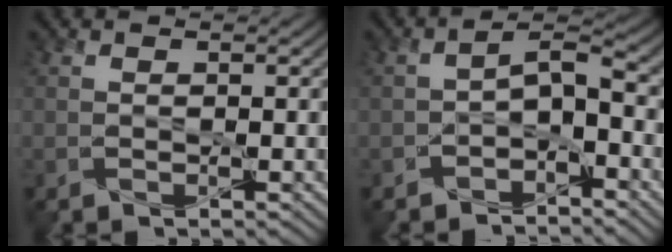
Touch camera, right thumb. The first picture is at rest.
{"total": 4.2, "force": [-2.5, 2.1, 2.5], "torque": [-0.035, 0.005, -0.049]}